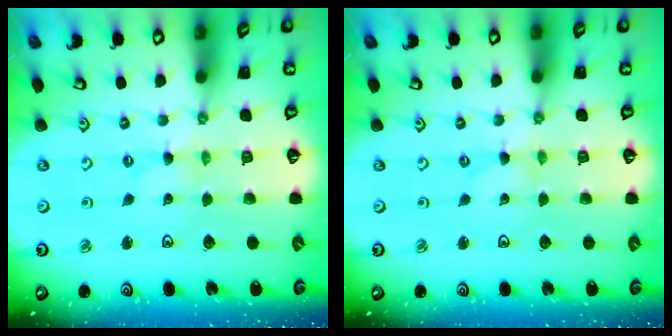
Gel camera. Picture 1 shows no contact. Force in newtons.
{"total": 0.0}